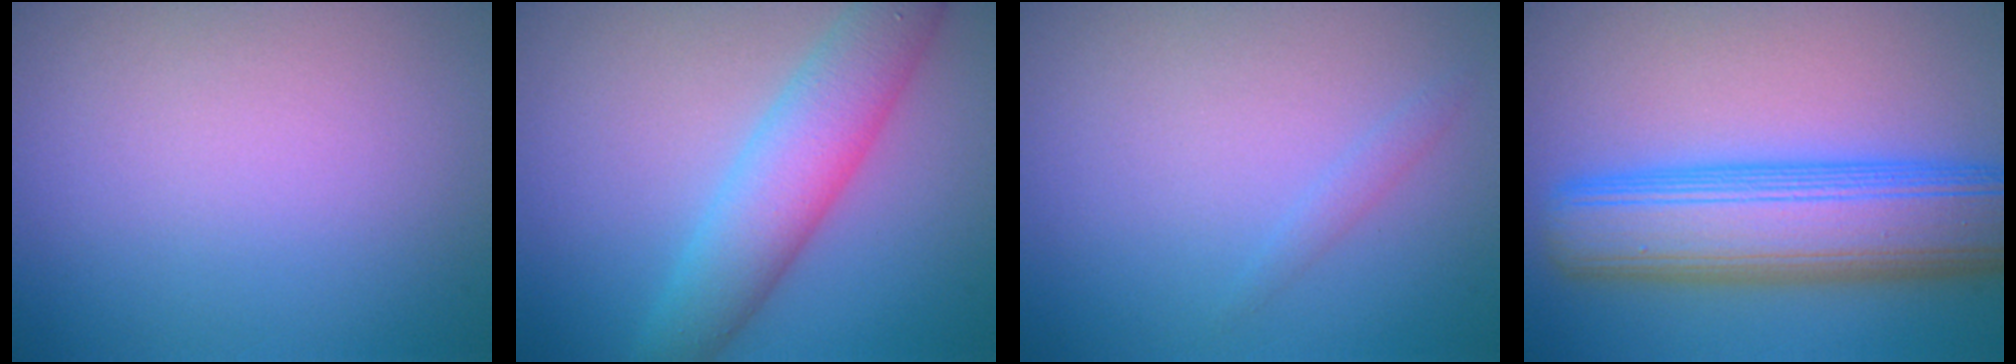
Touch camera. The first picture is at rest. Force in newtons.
{"total": 5.4, "press": 5.4, "slide": 0.2}
{"total": 0.8, "press": 0.8, "slide": 0.0}
{"total": 10.1, "press": 10.0, "slide": 0.4}